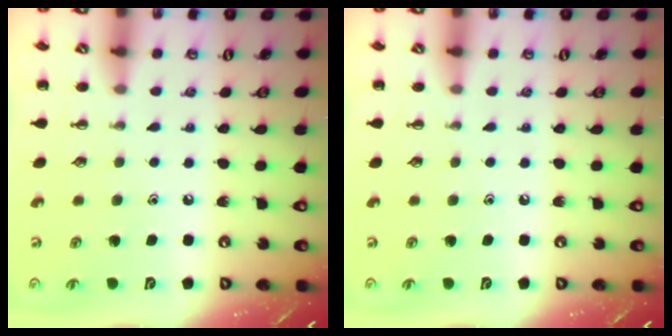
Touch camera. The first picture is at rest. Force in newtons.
{"total": 0.0}